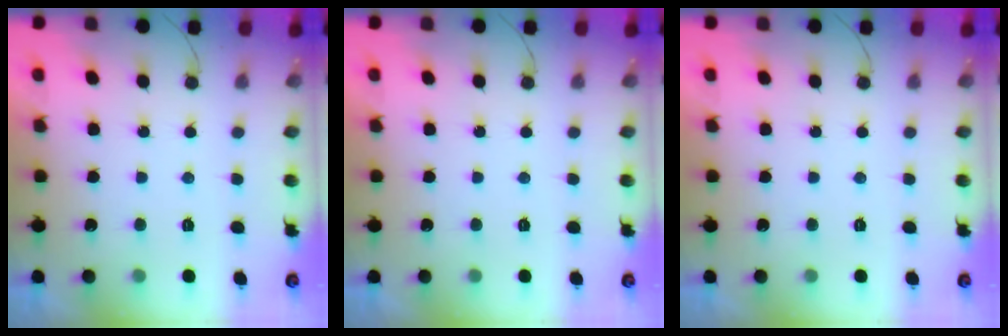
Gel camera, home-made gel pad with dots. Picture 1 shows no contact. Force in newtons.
{"total": 0.0}
{"total": 0.0}